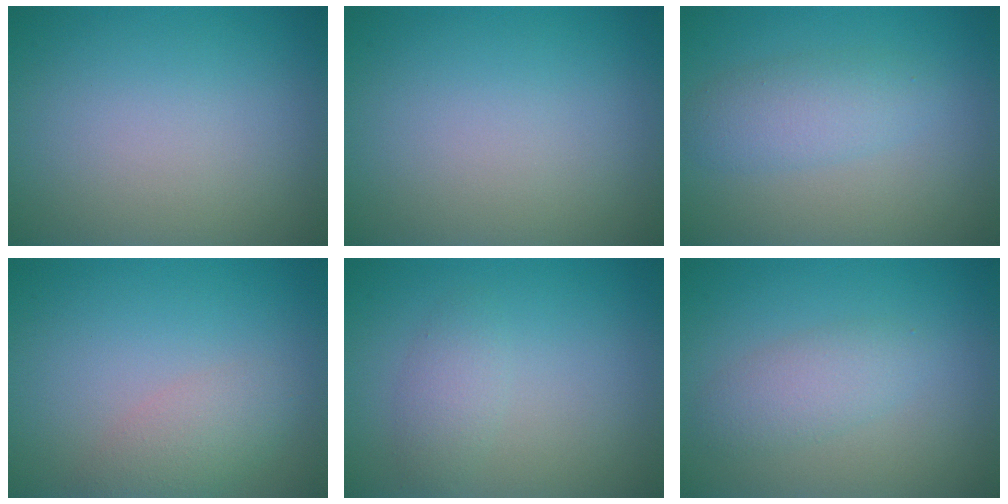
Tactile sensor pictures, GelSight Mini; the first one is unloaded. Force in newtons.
{"total": 0.0}
{"total": 2.8, "press": 2.8, "slide": 0.1}
{"total": 2.8, "press": 2.8, "slide": 0.1}
{"total": 1.8, "press": 1.8, "slide": 0.1}
{"total": 2.4, "press": 2.4, "slide": 0.1}